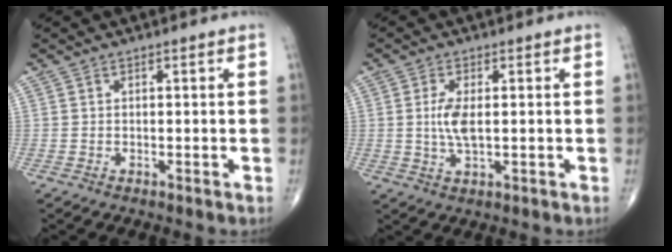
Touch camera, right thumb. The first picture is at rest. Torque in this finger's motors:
{"motor_torque": [-0.45, 0.56, 0.59, 0.27, 0.01]}